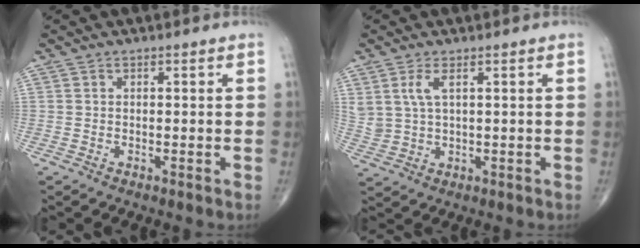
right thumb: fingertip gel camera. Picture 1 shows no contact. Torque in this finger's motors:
{"motor_torque": [0.02, 0.02, 0.17, 0.17, 0.03]}